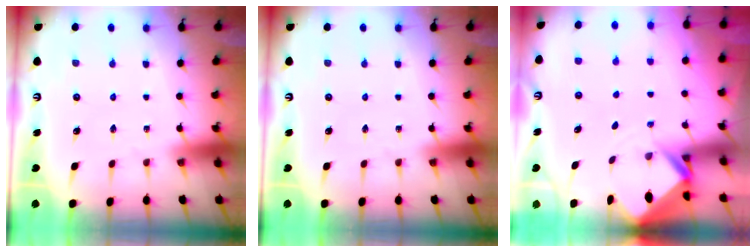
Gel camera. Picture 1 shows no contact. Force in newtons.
{"total": 0.0}
{"total": 2.7, "press": 2.7, "slide": 0.2}